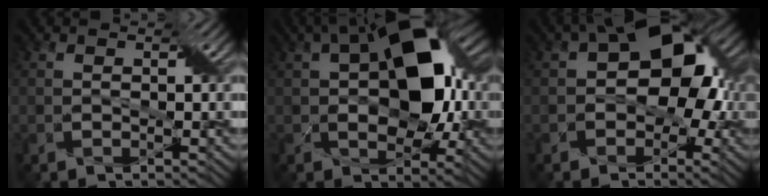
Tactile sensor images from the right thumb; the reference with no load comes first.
{"total": 13.4, "force": [1.8, 7.7, 10.8], "torque": [-0.161, 0.017, 0.023]}
{"total": 10.9, "force": [1.0, 7.0, 8.3], "torque": [-0.111, 0.015, 0.002]}